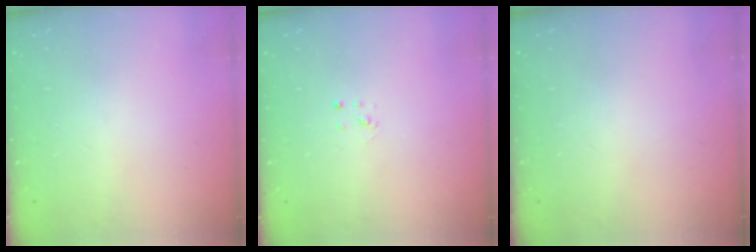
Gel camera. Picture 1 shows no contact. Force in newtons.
{"total": 2.0, "press": 2.0, "slide": 0.1}
{"total": 0.0}